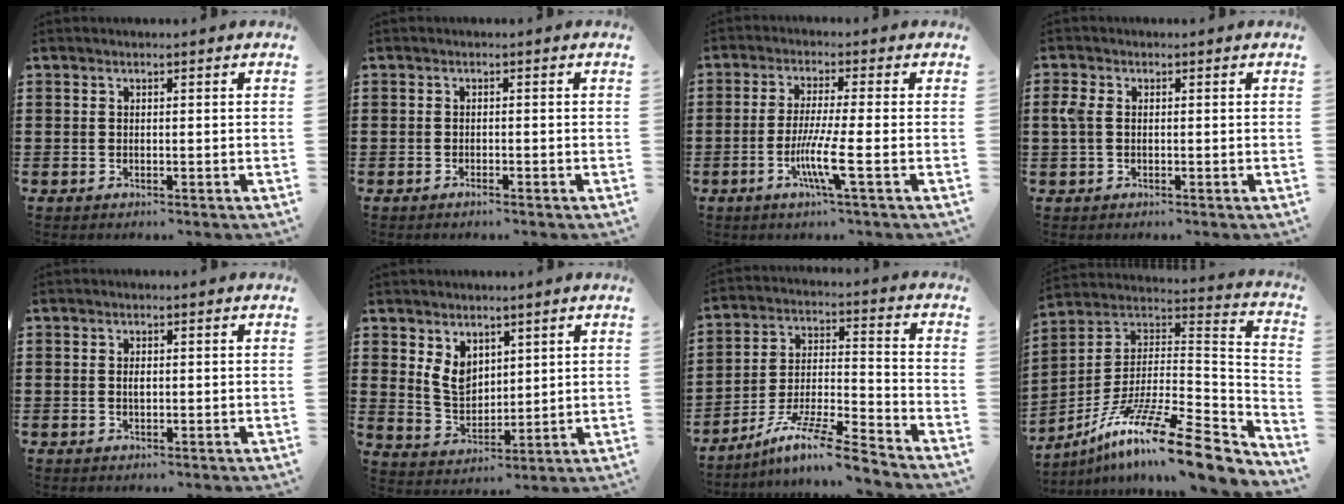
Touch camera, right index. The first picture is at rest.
{"total": 0.8, "force": [-0.7, 0.0, 0.3], "torque": [-0.009, -0.004, -0.013]}
{"total": 7.0, "force": [-2.2, -0.1, 6.7], "torque": [-0.135, -0.021, -0.045]}
{"total": 2.6, "force": [0.2, 1.7, 2.0], "torque": [-0.059, 0.001, -0.003]}
{"total": 1.1, "force": [0.0, 0.4, 1.0], "torque": [-0.022, -0.001, 0.000]}
{"total": 5.6, "force": [2.8, 4.0, 2.7], "torque": [-0.066, 0.008, 0.054]}
{"total": 10.5, "force": [-8.6, 0.7, 5.9], "torque": [-0.110, 0.012, -0.170]}
{"total": 15.8, "force": [-11.1, 2.2, 11.0], "torque": [-0.198, 0.019, -0.198]}